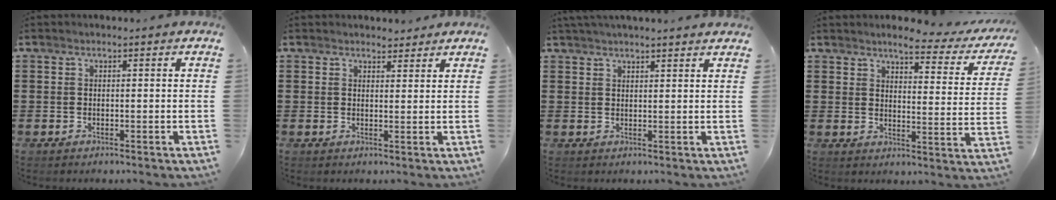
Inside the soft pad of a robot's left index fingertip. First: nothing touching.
{"total": 2.3, "force": [2.2, 0.8, 0.1], "torque": [-0.001, -0.002, 0.040]}
{"total": 2.2, "force": [2.2, -0.1, 0.4], "torque": [-0.013, -0.001, 0.042]}
{"total": 4.1, "force": [3.6, 0.2, 2.0], "torque": [-0.041, -0.026, 0.054]}